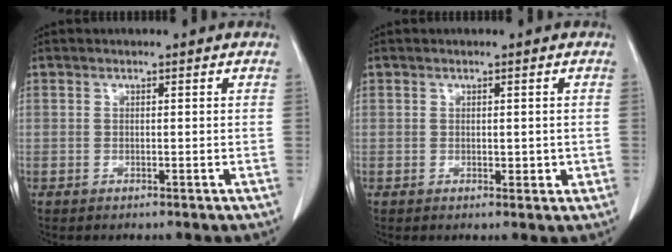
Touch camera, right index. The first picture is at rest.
{"total": 1.6, "force": [0.0, 1.0, 1.2], "torque": [-0.012, -0.002, 0.002]}